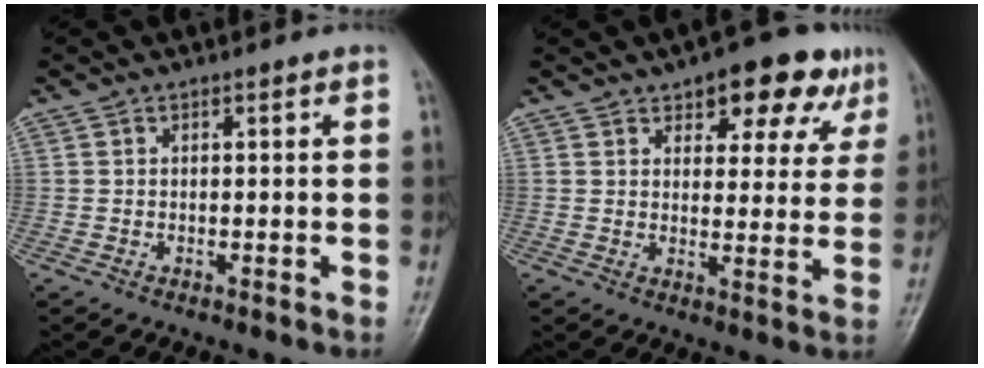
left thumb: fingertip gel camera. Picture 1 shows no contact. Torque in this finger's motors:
{"motor_torque": [0.17, 0.10, 0.21, -0.07, 0.12]}